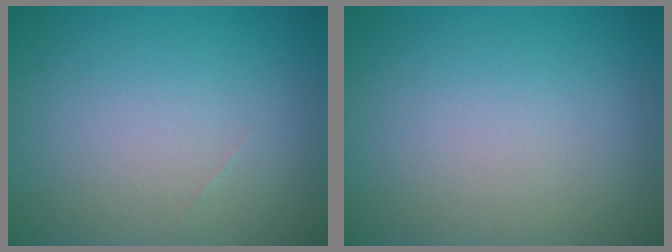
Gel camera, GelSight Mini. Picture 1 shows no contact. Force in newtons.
{"total": 0.0}